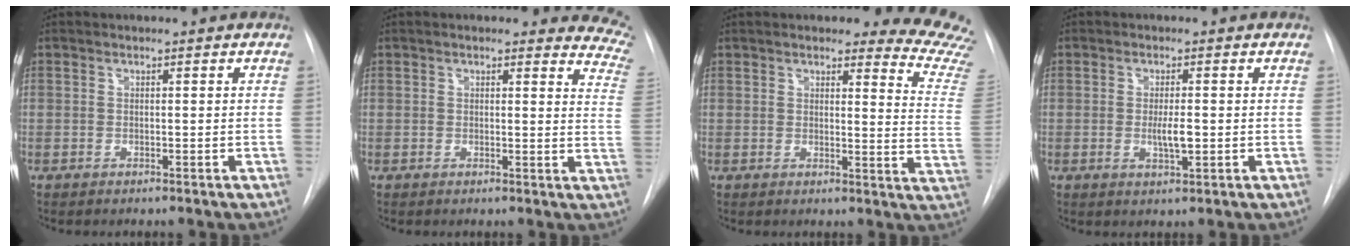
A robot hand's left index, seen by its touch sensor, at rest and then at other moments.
{"total": 9.6, "force": [8.6, 2.9, 3.3], "torque": [0.003, -0.031, 0.052]}
{"total": 12.8, "force": [12.3, 1.3, 3.3], "torque": [-0.006, -0.101, 0.097]}
{"total": 3.0, "force": [-0.3, 0.7, 2.9], "torque": [-0.050, -0.004, -0.004]}